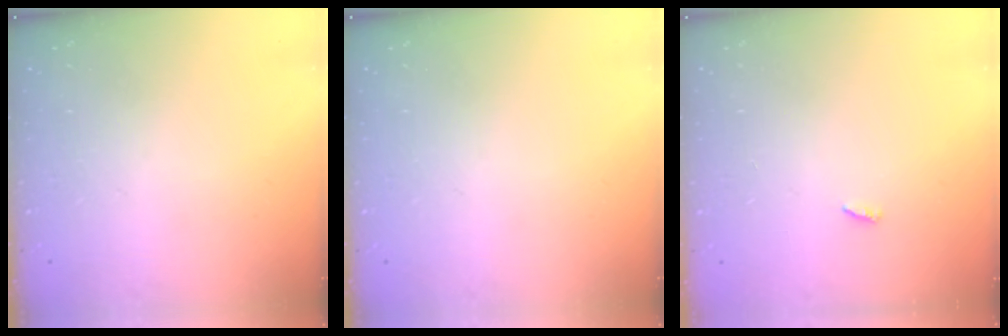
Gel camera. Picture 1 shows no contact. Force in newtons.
{"total": 0.0}
{"total": 2.3, "press": 2.3, "slide": 0.2}